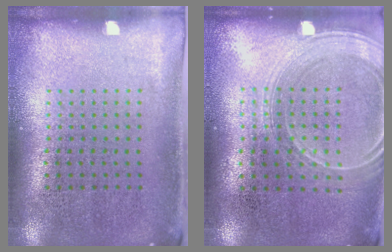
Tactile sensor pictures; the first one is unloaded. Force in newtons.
{"total": 1.8, "press": 1.7, "slide": 0.6}